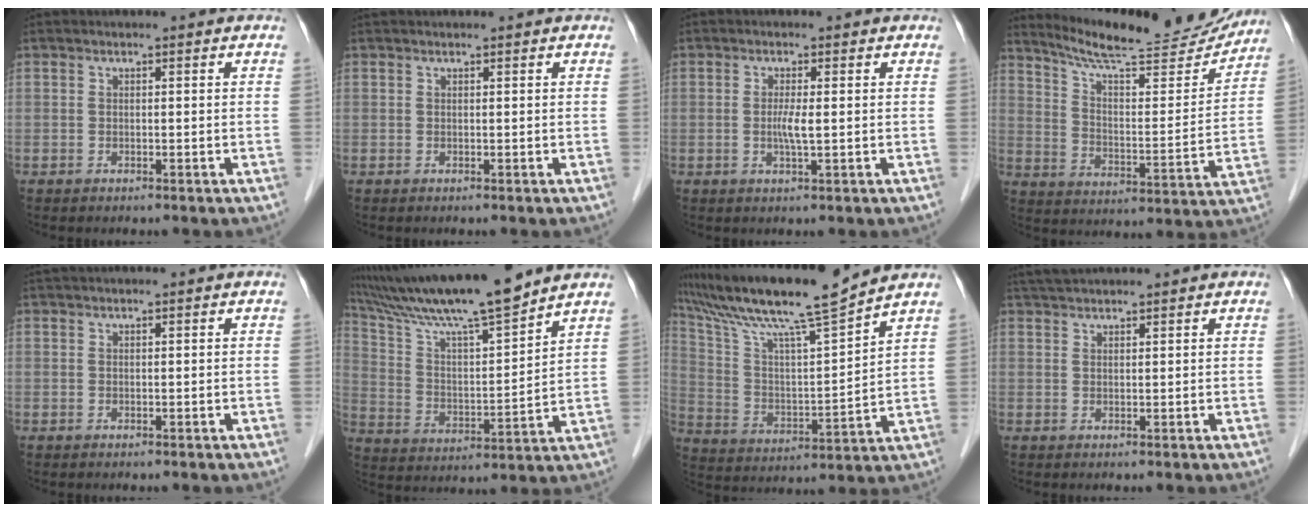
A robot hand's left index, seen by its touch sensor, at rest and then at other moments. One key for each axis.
{"total": 1.2, "fx": 1.1, "fy": 0.1, "fz": 0.4, "tx": -0.007, "ty": 0.024, "tz": 0.021}
{"total": 2.4, "fx": 0.0, "fy": 0.0, "fz": 2.4, "tx": -0.052, "ty": -0.004, "tz": -0.001}
{"total": 19.9, "fx": 18.6, "fy": 2.1, "fz": 6.7, "tx": -0.109, "ty": -0.034, "tz": 0.264}
{"total": 2.3, "fx": 2.1, "fy": 0.0, "fz": 1.1, "tx": -0.011, "ty": 0.031, "tz": 0.037}
{"total": 17.7, "fx": 15.2, "fy": 0.0, "fz": 9.1, "tx": -0.168, "ty": 0.010, "tz": 0.264}
{"total": 16.8, "fx": 14.3, "fy": -0.9, "fz": 8.8, "tx": -0.168, "ty": 0.008, "tz": 0.250}
{"total": 4.8, "fx": 4.5, "fy": 0.3, "fz": 1.8, "tx": -0.032, "ty": 0.037, "tz": 0.082}